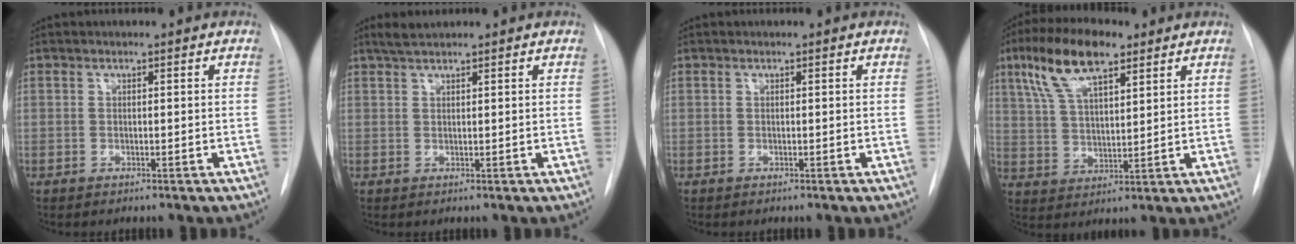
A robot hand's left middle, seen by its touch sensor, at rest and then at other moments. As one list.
[{"total": 2.4, "force": [2.1, 0.0, 1.1], "torque": [-0.028, 0.009, 0.042]}, {"total": 0.0}, {"total": 12.0, "force": [7.1, 3.7, 9.0], "torque": [-0.182, 0.024, 0.134]}]